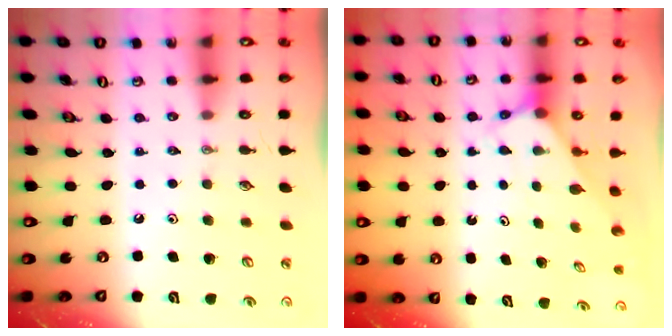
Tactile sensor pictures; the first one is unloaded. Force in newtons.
{"total": 2.6, "press": 2.6, "slide": 0.2}